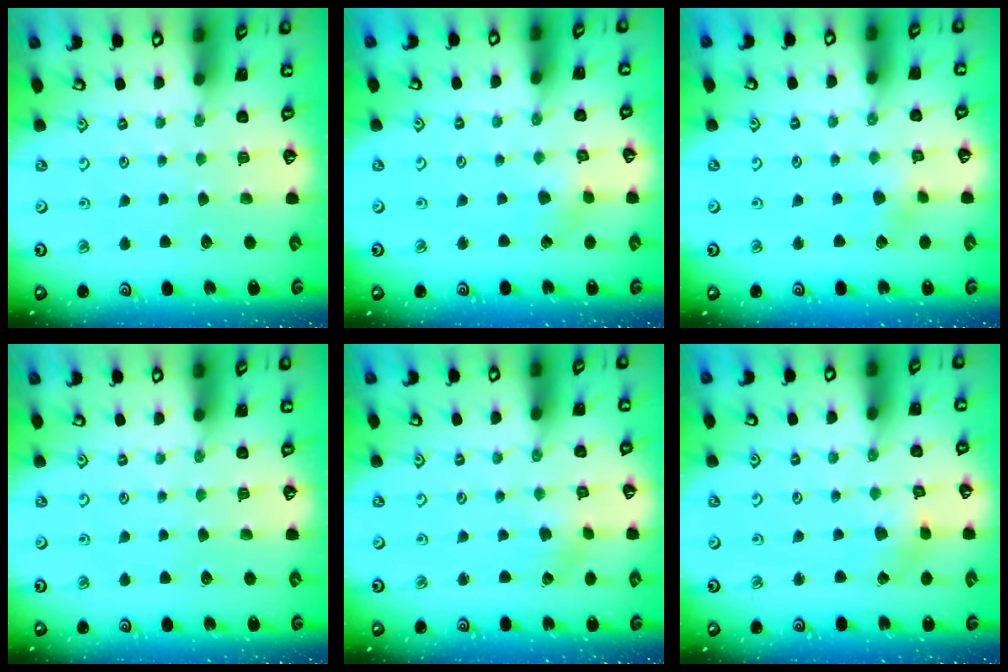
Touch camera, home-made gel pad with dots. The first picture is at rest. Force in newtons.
{"total": 2.7, "press": 2.7, "slide": 0.3}
{"total": 3.3, "press": 3.3, "slide": 0.4}
{"total": 0.0}
{"total": 0.6, "press": 0.6, "slide": 0.1}
{"total": 2.6, "press": 2.6, "slide": 0.1}